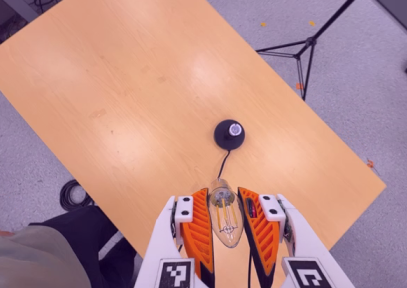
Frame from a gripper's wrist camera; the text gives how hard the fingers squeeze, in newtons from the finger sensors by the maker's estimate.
{"total": 15.0, "left": 14.8, "right": 15.2}